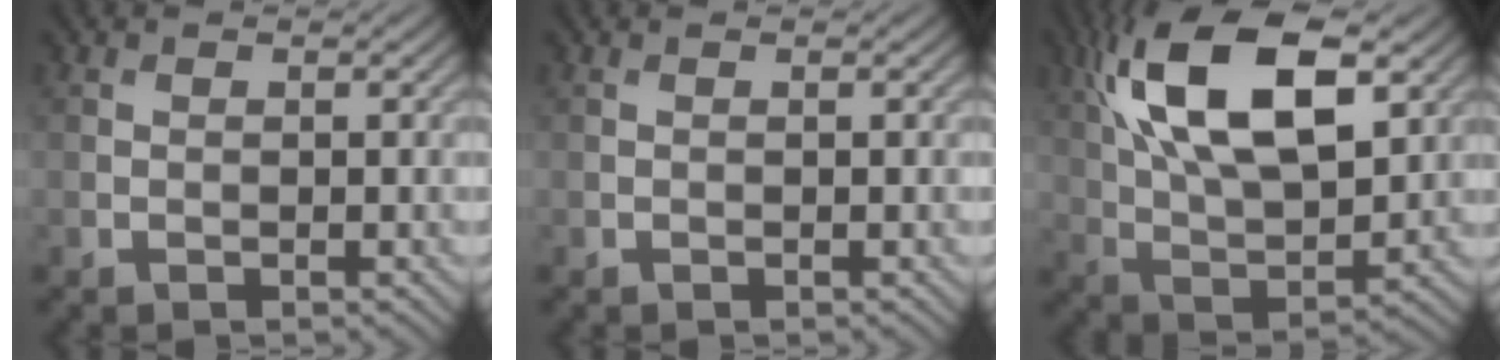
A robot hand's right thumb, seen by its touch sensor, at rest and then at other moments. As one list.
[{"total": 0.0}, {"total": 16.4, "force": [6.7, 7.6, 12.9], "torque": [-0.269, 0.021, 0.117]}]